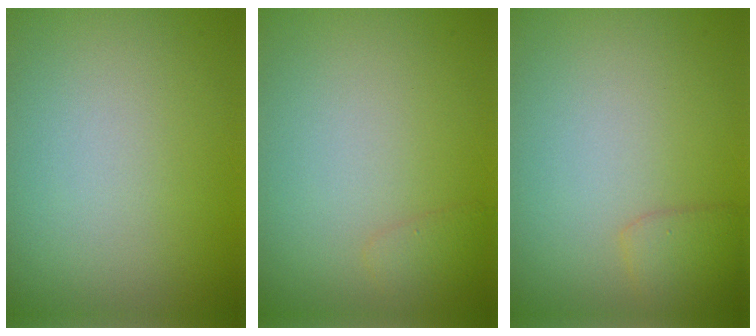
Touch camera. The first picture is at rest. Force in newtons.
{"total": 1.0, "press": 1.0, "slide": 0.1}
{"total": 1.6, "press": 1.6, "slide": 0.1}